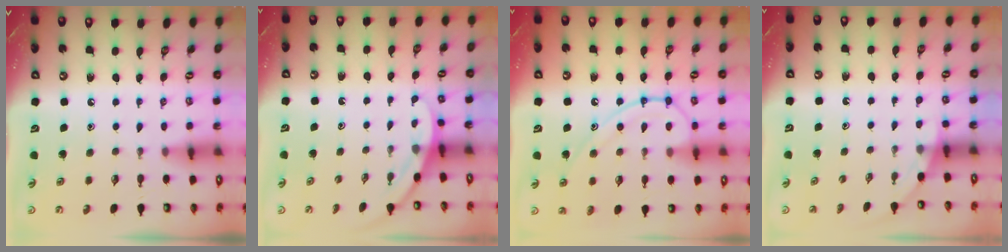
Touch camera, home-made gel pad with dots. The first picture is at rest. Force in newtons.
{"total": 2.8, "press": 2.8, "slide": 0.1}
{"total": 13.9, "press": 13.8, "slide": 1.3}
{"total": 0.9, "press": 0.9, "slide": 0.2}